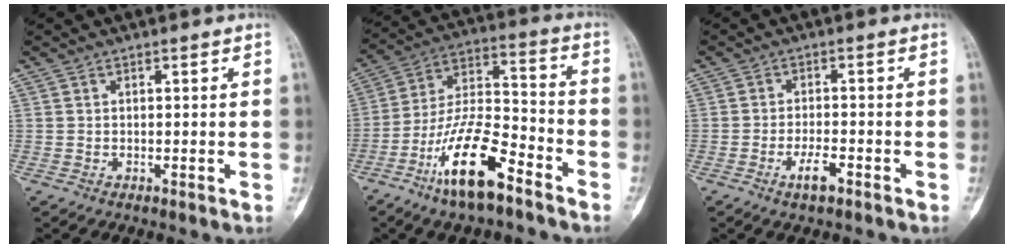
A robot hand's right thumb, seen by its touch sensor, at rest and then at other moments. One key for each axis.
{"total": 16.0, "fx": -9.7, "fy": 5.0, "fz": 11.7, "tx": -0.222, "ty": 0.070, "tz": -0.179}
{"total": 3.9, "fx": -2.2, "fy": 1.2, "fz": 3.0, "tx": -0.059, "ty": 0.011, "tz": -0.038}